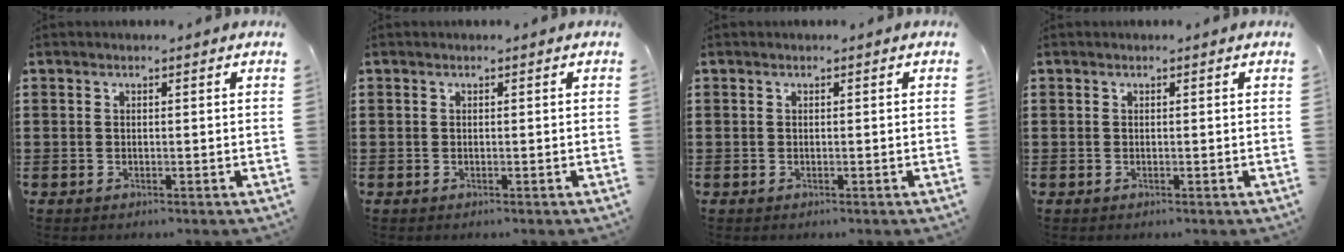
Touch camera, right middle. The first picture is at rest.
{"total": 0.0}
{"total": 0.0}
{"total": 0.0}